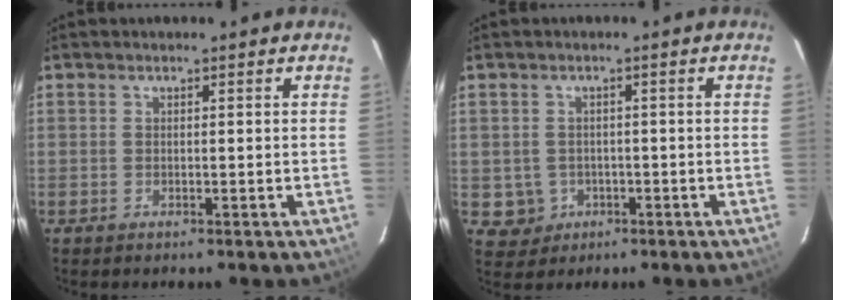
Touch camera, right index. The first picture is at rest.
{"total": 4.4, "force": [-0.9, 4.3, 0.5], "torque": [-0.019, 0.012, -0.002]}